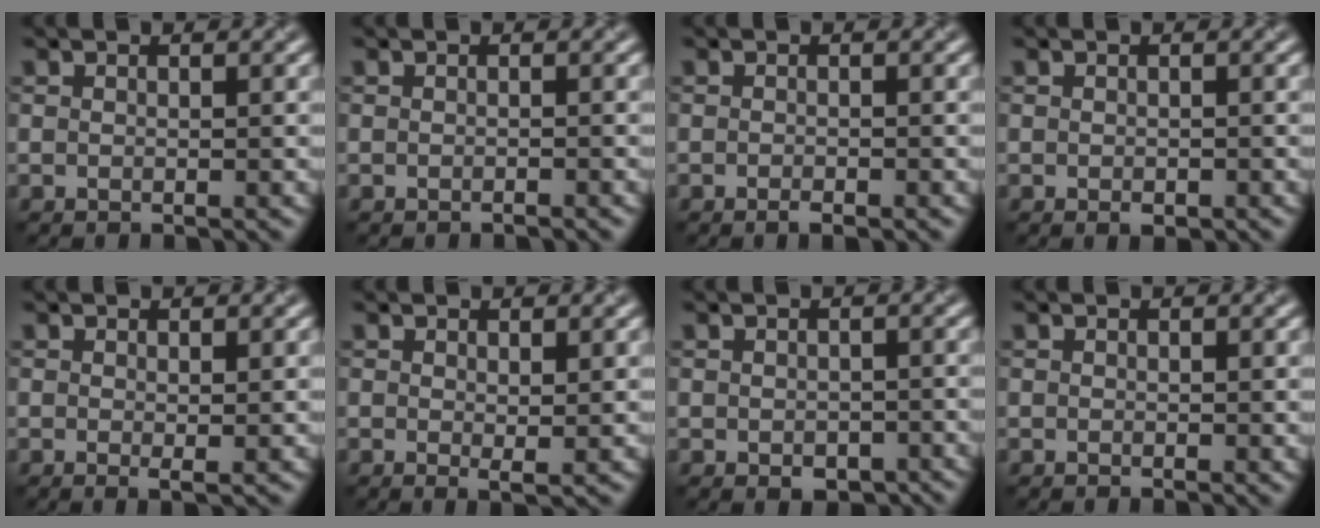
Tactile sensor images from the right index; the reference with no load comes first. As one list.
[{"total": 0.5, "force": [-0.5, 0.0, 0.3], "torque": [-0.003, -0.002, -0.006]}, {"total": 0.7, "force": [-0.6, 0.1, 0.4], "torque": [-0.009, -0.002, -0.011]}, {"total": 0.6, "force": [-0.3, 0.5, 0.3], "torque": [-0.006, 0.000, -0.002]}, {"total": 0.7, "force": [0.1, 0.1, 0.7], "torque": [-0.012, -0.005, 0.003]}, {"total": 1.1, "force": [0.3, 0.3, 1.0], "torque": [-0.016, -0.006, 0.008]}, {"total": 1.9, "force": [-1.0, 1.3, 1.0], "torque": [-0.012, -0.005, -0.011]}, {"total": 0.5, "force": [0.2, 0.2, 0.4], "torque": [-0.005, -0.003, 0.005]}]